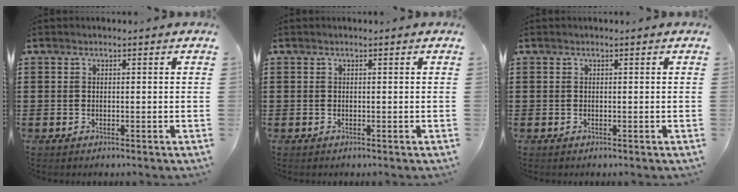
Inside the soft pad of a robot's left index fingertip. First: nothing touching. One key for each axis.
{"total": 0.0}
{"total": 0.0}